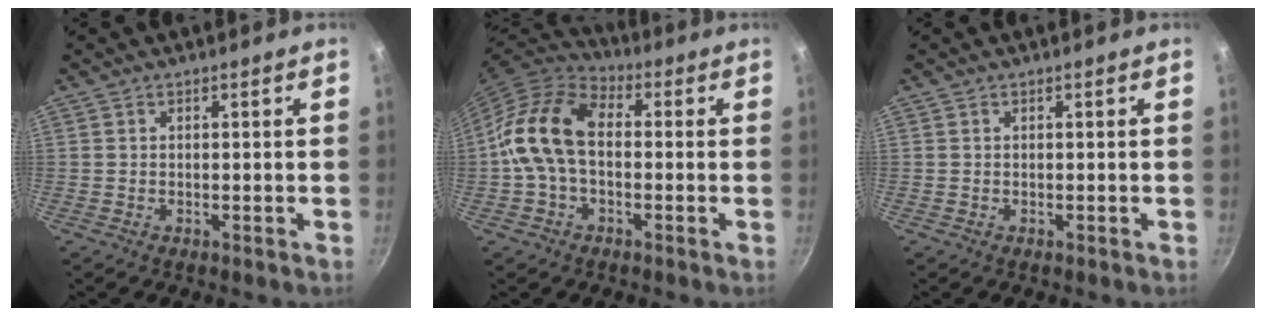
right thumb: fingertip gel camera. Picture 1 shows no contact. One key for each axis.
{"total": 13.4, "fx": -0.4, "fy": 8.8, "fz": 10.1, "tx": -0.174, "ty": 0.035, "tz": -0.029}
{"total": 0.0}